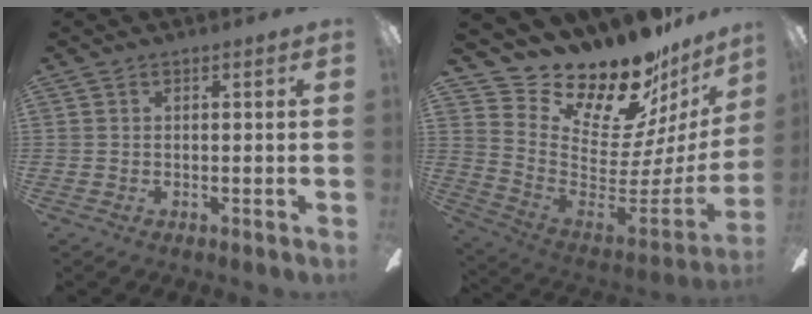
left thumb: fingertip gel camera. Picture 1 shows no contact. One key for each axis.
{"total": 17.3, "fx": 15.2, "fy": 5.7, "fz": 6.1, "tx": -0.096, "ty": -0.141, "tz": 0.263}